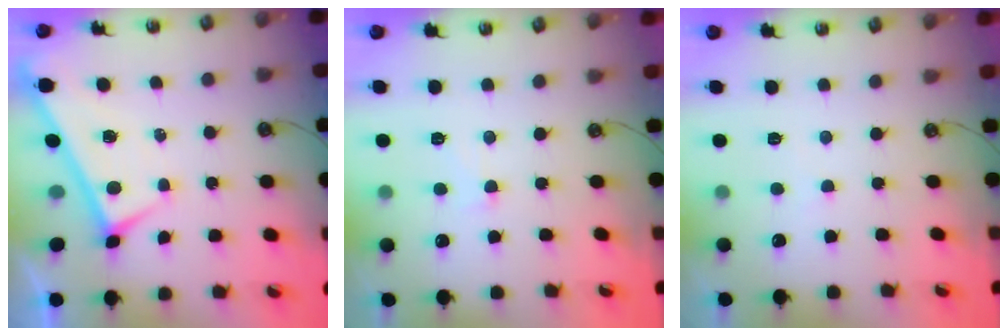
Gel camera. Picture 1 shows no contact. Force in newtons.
{"total": 0.6, "press": 0.4, "slide": 0.5}
{"total": 1.5, "press": 1.4, "slide": 0.3}